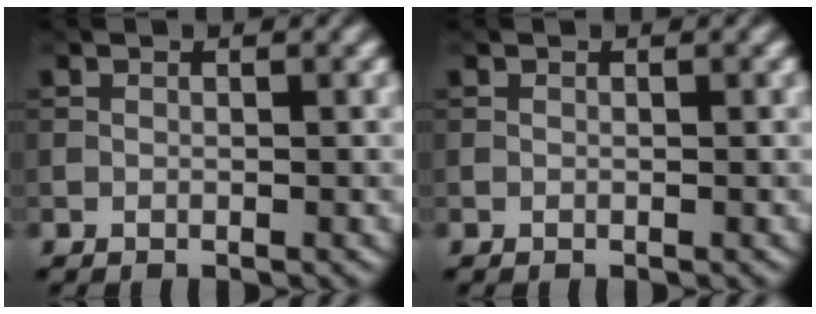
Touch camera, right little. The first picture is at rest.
{"total": 0.0}